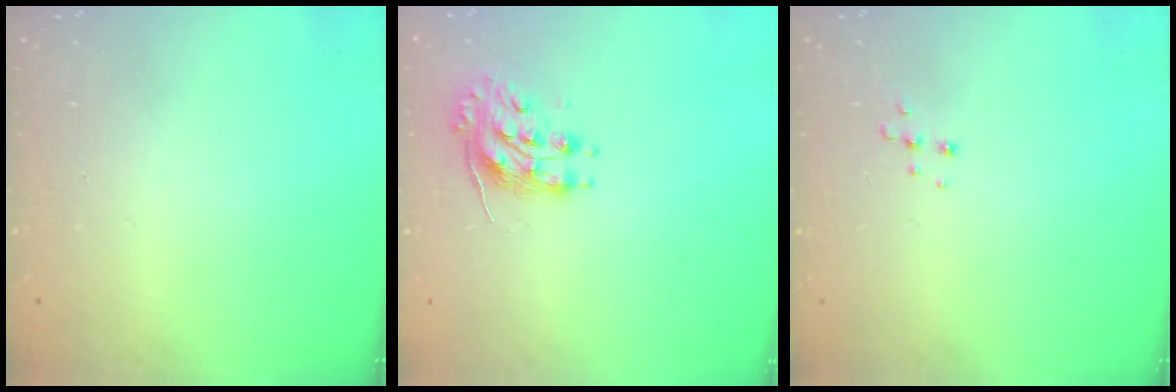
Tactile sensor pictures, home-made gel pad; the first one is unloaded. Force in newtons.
{"total": 8.7, "press": 8.7, "slide": 0.2}
{"total": 5.1, "press": 5.0, "slide": 0.4}